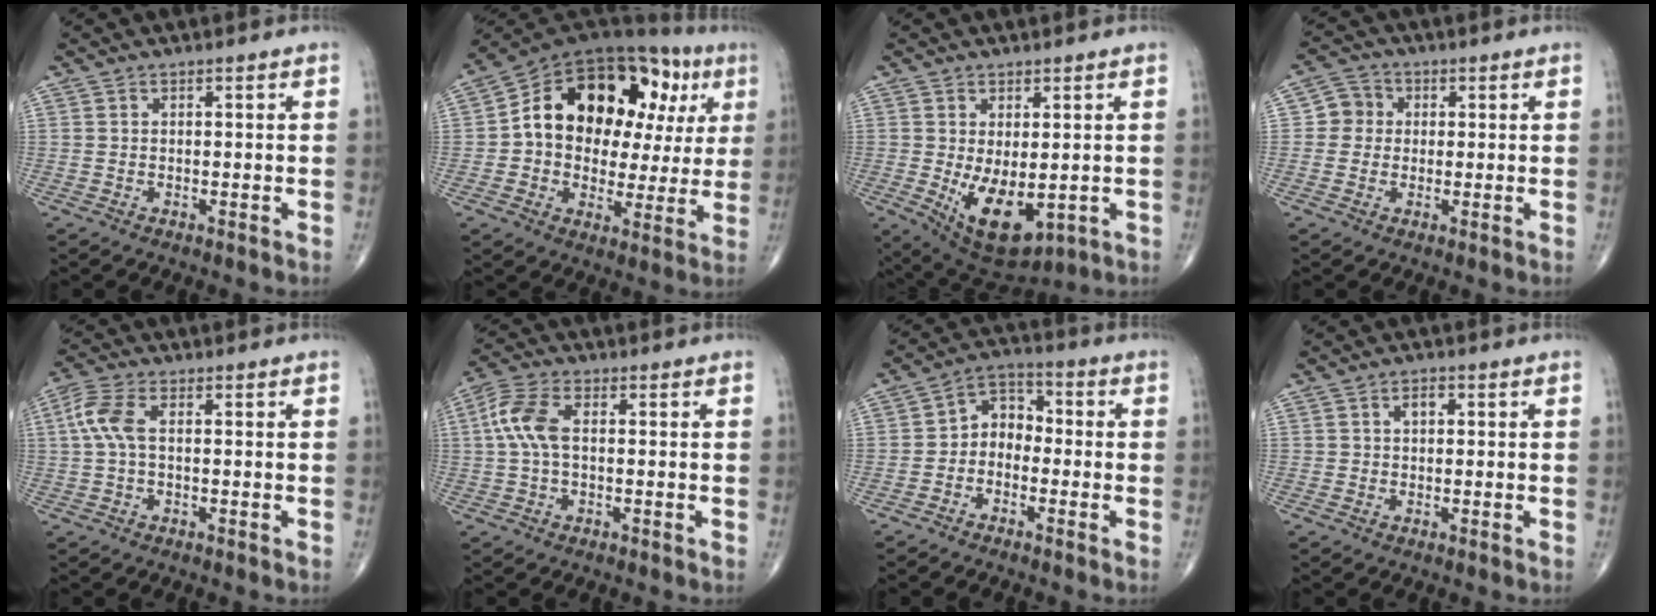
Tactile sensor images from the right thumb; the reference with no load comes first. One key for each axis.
{"total": 23.9, "fx": 5.4, "fy": 15.5, "fz": 17.3, "tx": -0.208, "ty": 0.037, "tz": 0.081}
{"total": 11.0, "fx": -1.7, "fy": 5.7, "fz": 9.2, "tx": -0.141, "ty": -0.015, "tz": -0.002}
{"total": 4.6, "fx": 0.3, "fy": 4.5, "fz": 1.3, "tx": 0.004, "ty": 0.008, "tz": -0.005}
{"total": 5.9, "fx": 0.6, "fy": 2.8, "fz": 5.1, "tx": -0.138, "ty": 0.017, "tz": 0.009}
{"total": 7.2, "fx": 0.6, "fy": 3.6, "fz": 6.2, "tx": -0.151, "ty": 0.021, "tz": 0.008}
{"total": 6.1, "fx": -1.5, "fy": 4.7, "fz": 3.6, "tx": -0.029, "ty": 0.030, "tz": -0.048}
{"total": 1.8, "fx": 0.4, "fy": 1.3, "fz": 1.2, "tx": -0.014, "ty": 0.007, "tz": 0.004}